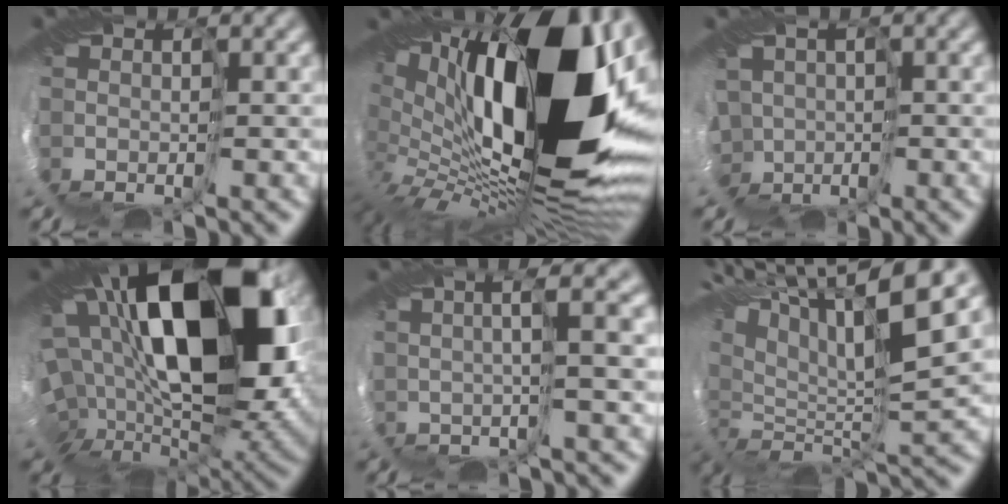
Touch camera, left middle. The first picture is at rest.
{"total": 17.5, "force": [4.3, 9.3, 14.2], "torque": [-0.267, 0.007, 0.076]}
{"total": 4.6, "force": [-0.7, 3.9, 2.3], "torque": [-0.041, -0.010, -0.011]}
{"total": 16.8, "force": [4.2, 10.1, 12.8], "torque": [-0.232, -0.023, 0.093]}
{"total": 4.4, "force": [1.8, 0.4, 4.0], "torque": [-0.034, 0.027, 0.024]}
{"total": 13.0, "force": [7.9, 3.1, 9.8], "torque": [-0.218, 0.037, 0.141]}